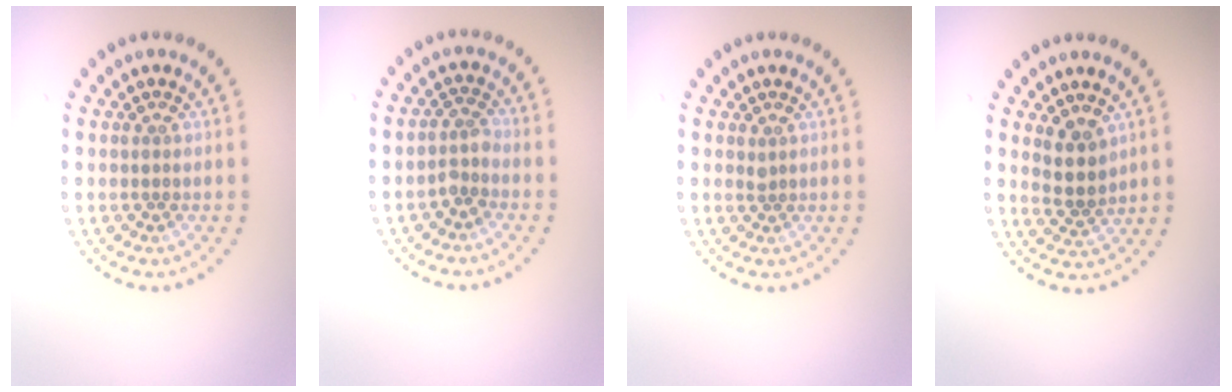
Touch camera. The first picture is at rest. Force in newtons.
{"total": 1.7, "press": 1.3, "slide": 1.1}
{"total": 0.6, "press": 0.4, "slide": 0.4}
{"total": 2.7, "press": 2.3, "slide": 1.4}